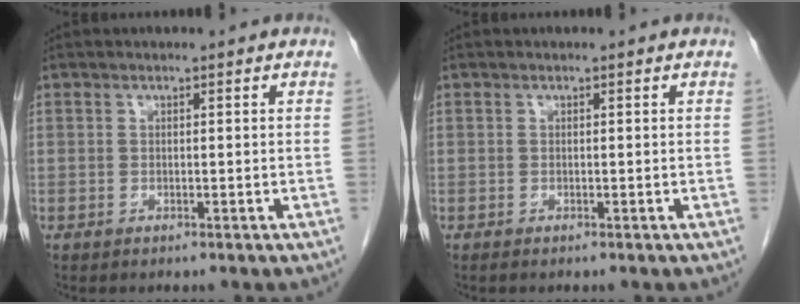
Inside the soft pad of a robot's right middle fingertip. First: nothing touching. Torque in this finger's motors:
{"motor_torque": [0.31, -0.02, 0.00, 0.01]}